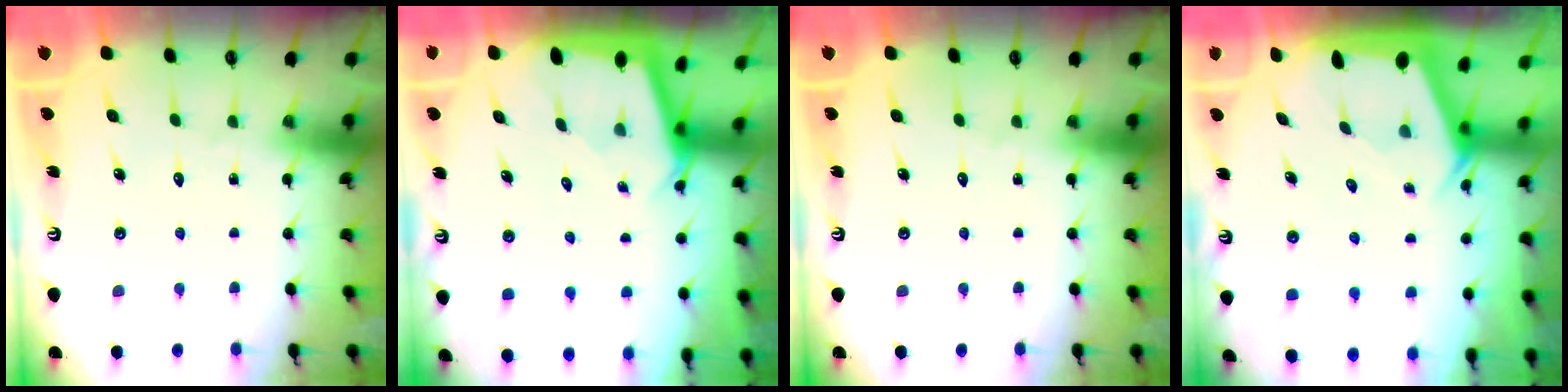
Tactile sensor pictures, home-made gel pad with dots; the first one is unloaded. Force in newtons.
{"total": 2.1, "press": 2.1, "slide": 0.1}
{"total": 0.0}
{"total": 2.9, "press": 2.9, "slide": 0.2}